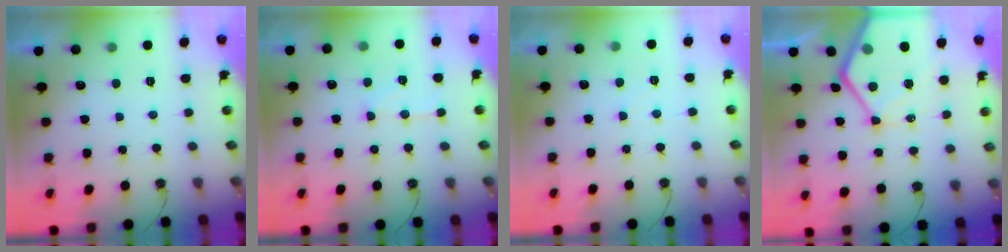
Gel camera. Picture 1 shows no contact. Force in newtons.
{"total": 8.6, "press": 8.6, "slide": 0.8}
{"total": 2.4, "press": 2.4, "slide": 0.4}
{"total": 15.7, "press": 15.6, "slide": 1.7}